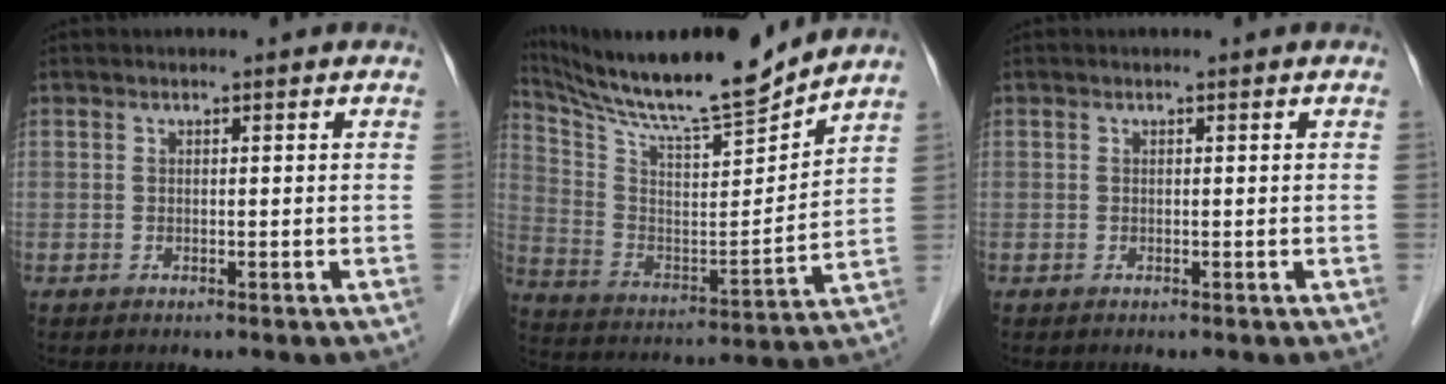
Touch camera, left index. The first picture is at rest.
{"total": 17.9, "force": [16.6, -0.1, 6.8], "torque": [-0.137, -0.029, 0.284]}
{"total": 0.0}